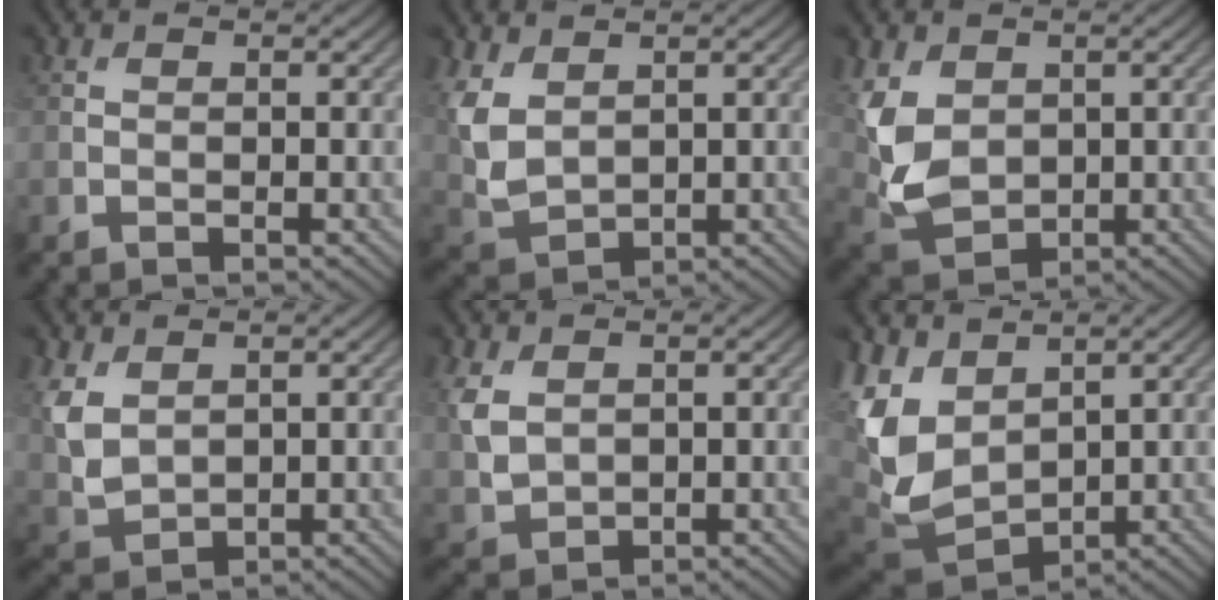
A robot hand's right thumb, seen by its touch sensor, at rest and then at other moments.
{"total": 6.5, "force": [2.4, 4.2, 4.3], "torque": [-0.125, -0.005, 0.055]}
{"total": 7.3, "force": [1.4, 5.3, 4.9], "torque": [-0.135, -0.006, 0.027]}
{"total": 5.6, "force": [2.2, 3.7, 3.6], "torque": [-0.104, -0.003, 0.052]}
{"total": 4.5, "force": [1.5, 3.2, 2.8], "torque": [-0.081, -0.001, 0.035]}
{"total": 11.8, "force": [3.2, 7.9, 8.1], "torque": [-0.238, -0.001, 0.063]}